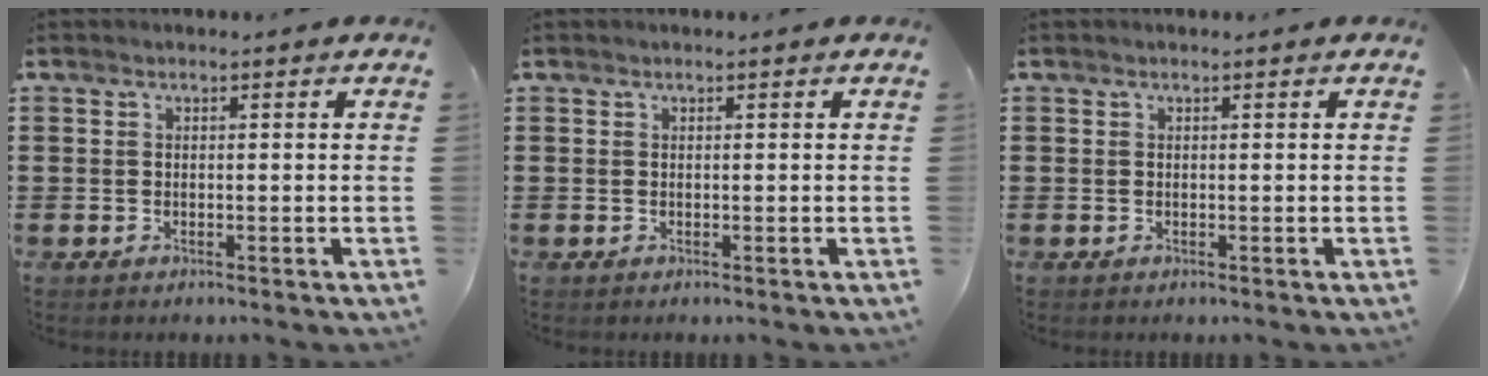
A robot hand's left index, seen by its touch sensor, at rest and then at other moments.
{"total": 0.0}
{"total": 0.0}